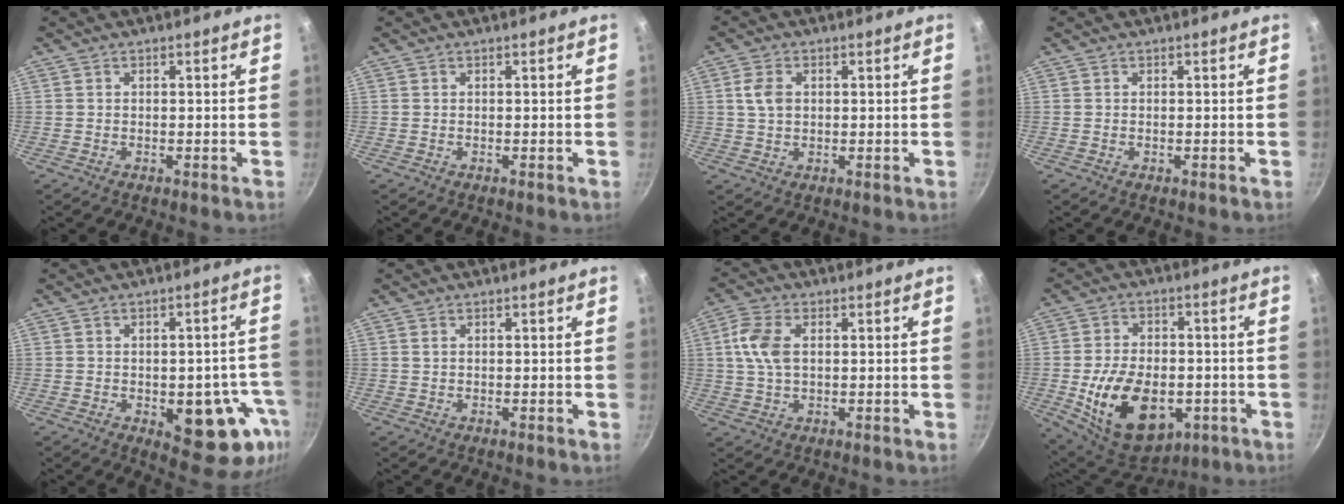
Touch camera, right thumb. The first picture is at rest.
{"total": 0.0}
{"total": 4.4, "force": [0.8, 3.0, 3.0], "torque": [-0.053, 0.002, 0.013]}
{"total": 0.0}
{"total": 13.9, "force": [-4.1, 6.9, 11.3], "torque": [-0.078, 0.008, -0.047]}
{"total": 0.7, "force": [0.3, 0.4, 0.4], "torque": [-0.008, 0.001, 0.006]}
{"total": 7.2, "force": [1.3, 4.4, 5.7], "torque": [-0.111, 0.009, 0.020]}
{"total": 19.1, "force": [-4.7, 12.2, 13.9], "torque": [-0.213, 0.010, -0.060]}